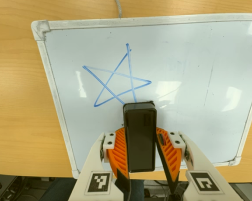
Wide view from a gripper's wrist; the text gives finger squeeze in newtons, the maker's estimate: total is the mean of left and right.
{"total": 5.9, "left": 5.9, "right": 6.0}